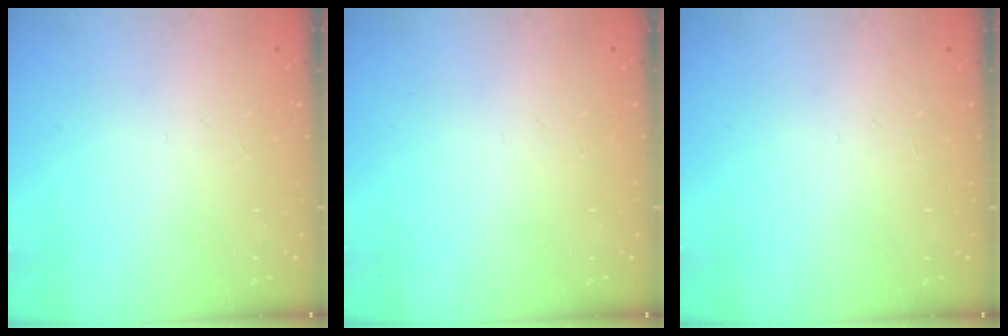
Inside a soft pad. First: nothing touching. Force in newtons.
{"total": 0.0}
{"total": 0.0}